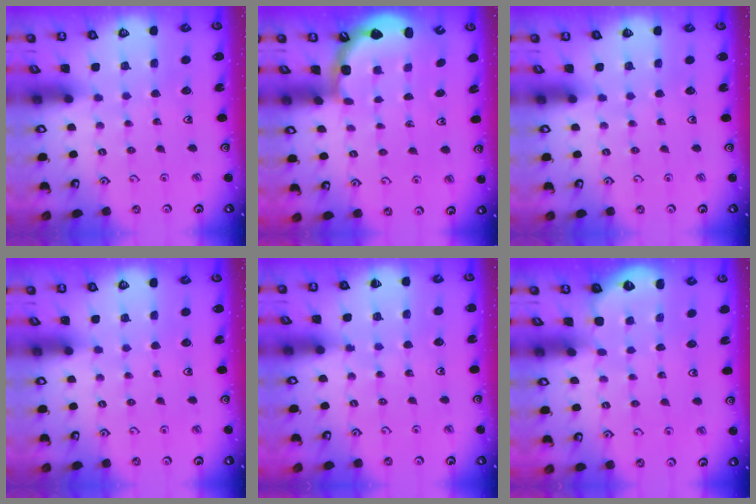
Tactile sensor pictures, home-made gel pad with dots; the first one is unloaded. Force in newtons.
{"total": 2.6, "press": 2.2, "slide": 1.3}
{"total": 0.0}
{"total": 0.0}
{"total": 4.0, "press": 3.7, "slide": 1.5}
{"total": 1.4, "press": 1.4, "slide": 0.1}